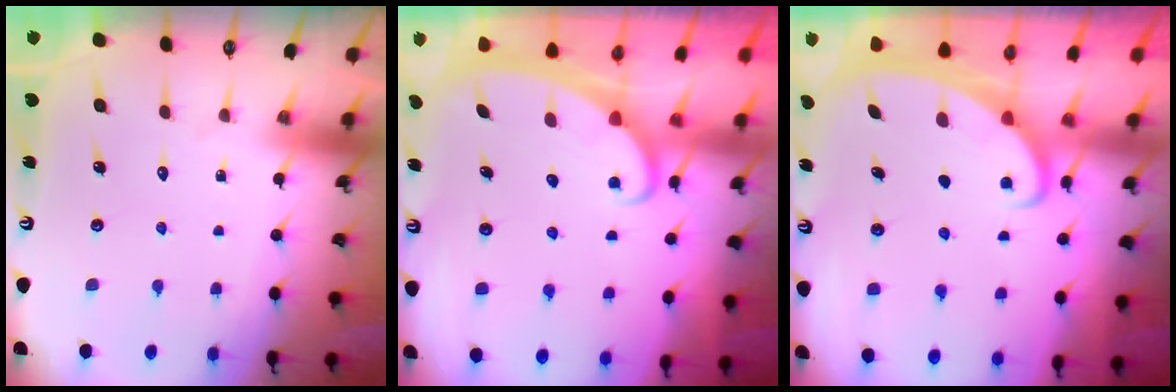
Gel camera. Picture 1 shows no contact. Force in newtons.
{"total": 2.3, "press": 2.3, "slide": 0.3}
{"total": 2.2, "press": 2.2, "slide": 0.3}